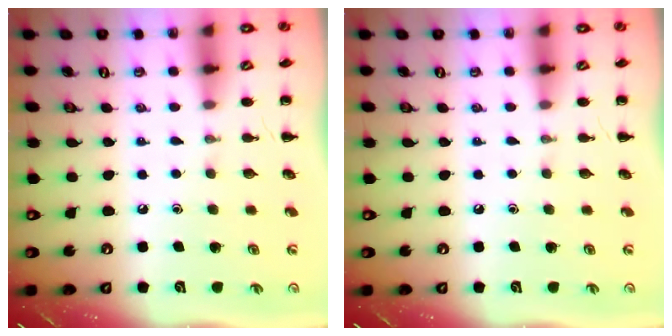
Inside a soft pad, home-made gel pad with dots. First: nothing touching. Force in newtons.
{"total": 0.0}